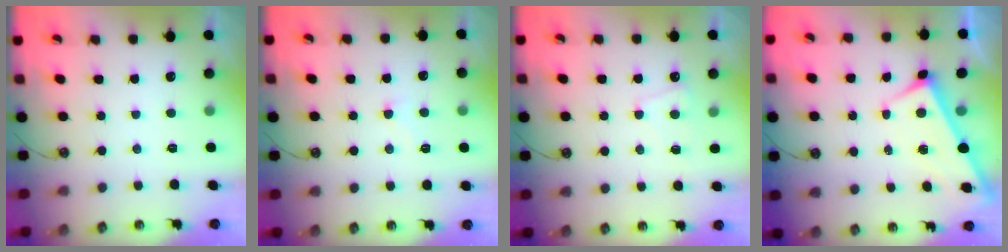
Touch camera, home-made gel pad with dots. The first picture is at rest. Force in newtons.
{"total": 0.9, "press": 0.7, "slide": 0.5}
{"total": 1.7, "press": 1.6, "slide": 0.4}
{"total": 2.7, "press": 2.7, "slide": 0.3}